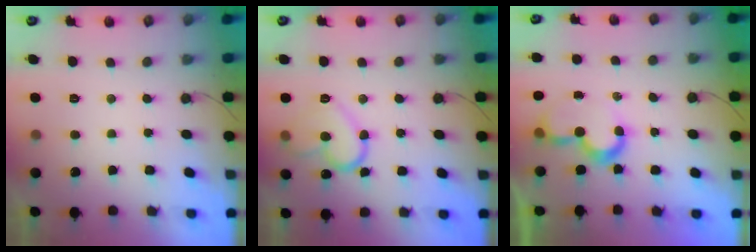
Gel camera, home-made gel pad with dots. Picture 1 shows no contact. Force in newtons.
{"total": 14.7, "press": 14.6, "slide": 1.3}
{"total": 7.7, "press": 7.7, "slide": 0.2}